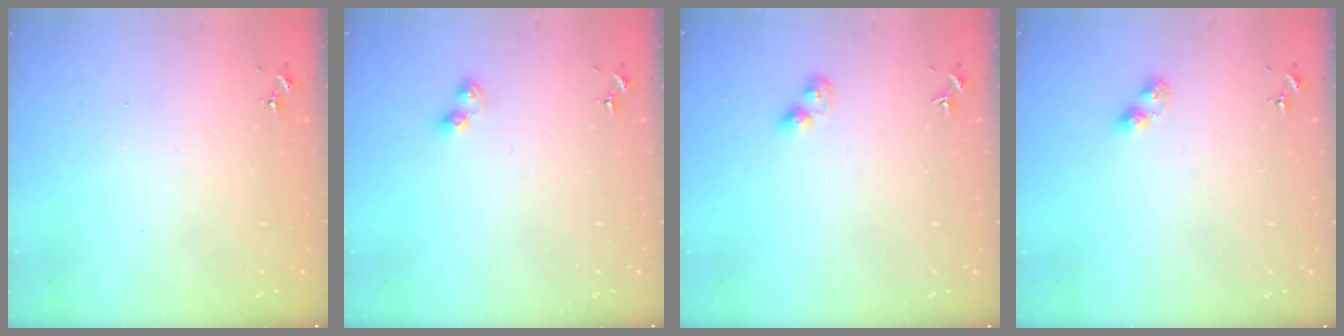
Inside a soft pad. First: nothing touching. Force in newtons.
{"total": 4.1, "press": 4.1, "slide": 0.4}
{"total": 4.6, "press": 4.6, "slide": 0.2}
{"total": 5.0, "press": 5.0, "slide": 0.4}